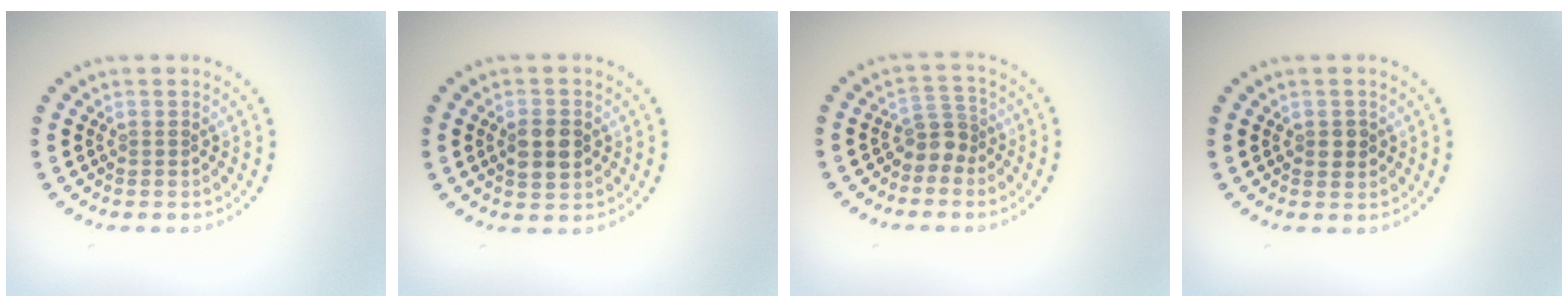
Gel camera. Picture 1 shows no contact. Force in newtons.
{"total": 2.8, "press": 2.8, "slide": 0.1}
{"total": 2.3, "press": 1.8, "slide": 1.5}
{"total": 1.3, "press": 1.3, "slide": 0.0}